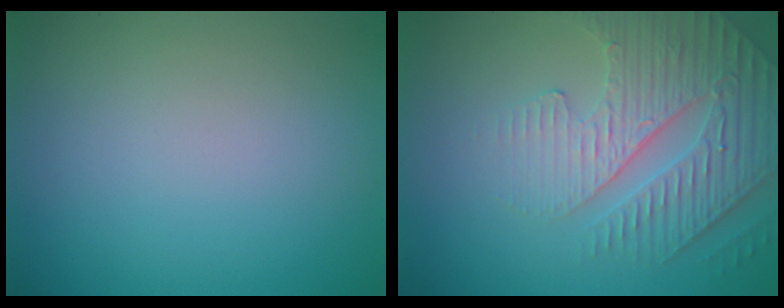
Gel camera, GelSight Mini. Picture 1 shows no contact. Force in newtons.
{"total": 4.2, "press": 4.0, "slide": 1.3}